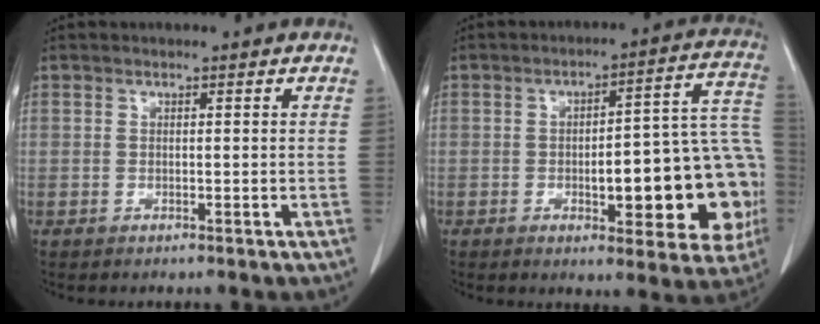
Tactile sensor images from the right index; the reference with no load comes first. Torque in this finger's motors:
{"motor_torque": [0.95, -0.50, 0.35, 0.09]}